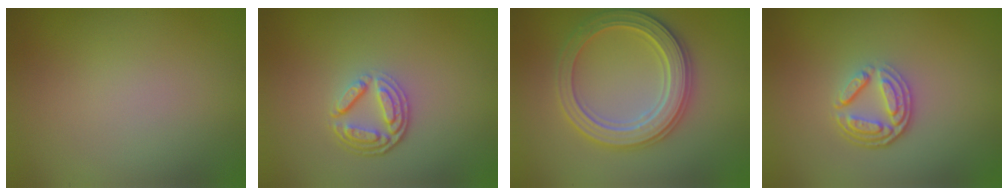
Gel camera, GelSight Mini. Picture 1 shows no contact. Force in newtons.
{"total": 3.6, "press": 2.8, "slide": 2.3}
{"total": 5.5, "press": 5.5, "slide": 0.9}
{"total": 3.8, "press": 2.8, "slide": 2.6}